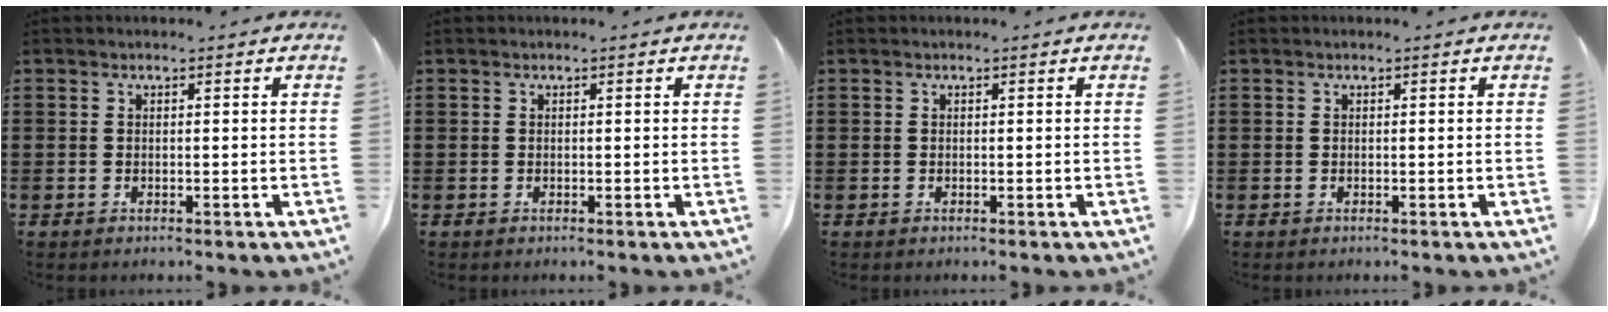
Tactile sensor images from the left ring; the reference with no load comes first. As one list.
[{"total": 0.0}, {"total": 0.0}, {"total": 0.0}]